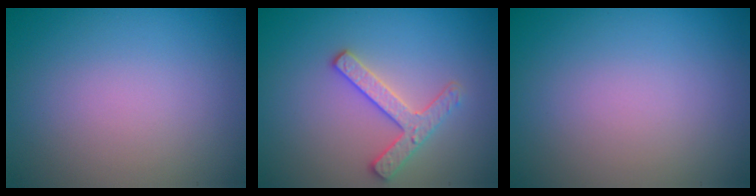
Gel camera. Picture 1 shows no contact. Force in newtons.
{"total": 2.7, "press": 2.6, "slide": 0.7}
{"total": 0.0}